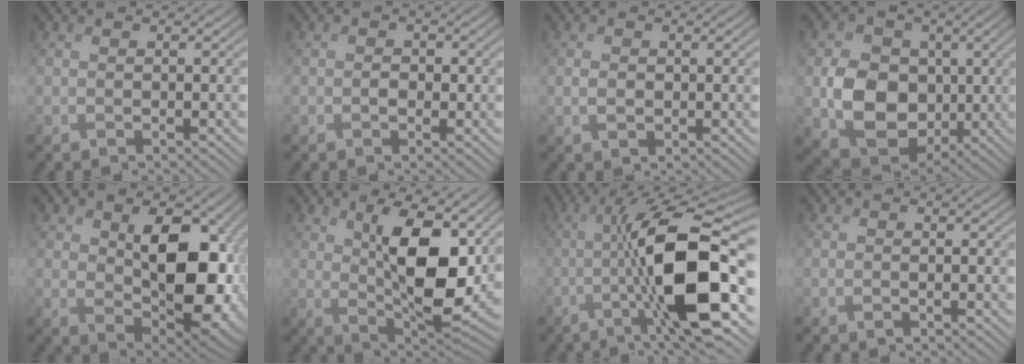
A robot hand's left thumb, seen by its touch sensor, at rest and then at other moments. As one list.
[{"total": 1.4, "force": [-0.3, 1.0, 0.8], "torque": [-0.013, -0.003, -0.009]}, {"total": 1.6, "force": [0.0, 1.1, 1.2], "torque": [-0.028, -0.002, 0.001]}, {"total": 10.4, "force": [-0.7, 8.4, 6.2], "torque": [-0.137, -0.018, -0.013]}, {"total": 14.9, "force": [1.0, 9.1, 11.7], "torque": [-0.165, -0.026, 0.038]}, {"total": 13.0, "force": [3.1, 5.7, 11.3], "torque": [-0.189, -0.014, 0.055]}, {"total": 14.7, "force": [-2.8, 3.6, 14.0], "torque": [-0.225, 0.004, -0.057]}, {"total": 0.9, "force": [-0.2, 0.1, 0.9], "torque": [-0.017, 0.000, -0.004]}]